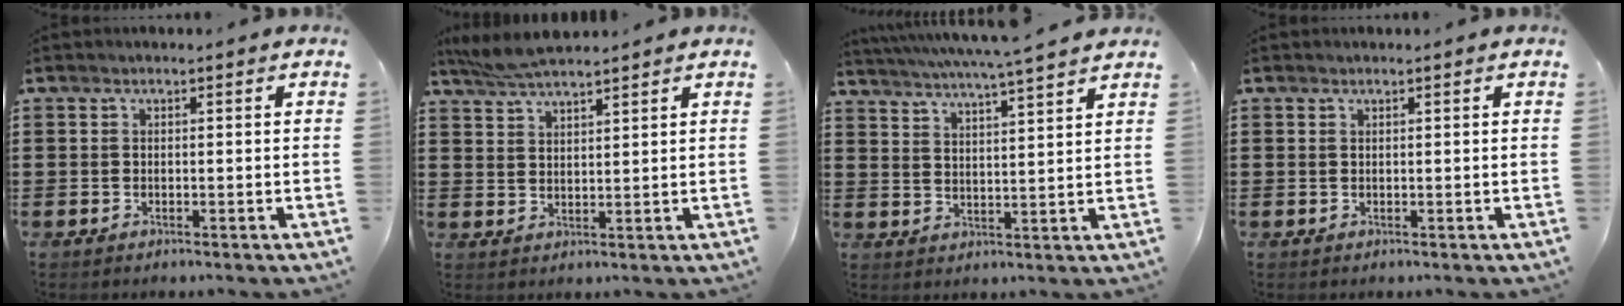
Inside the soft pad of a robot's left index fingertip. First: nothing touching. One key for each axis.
{"total": 4.9, "fx": 4.5, "fy": 0.5, "fz": 1.9, "tx": -0.050, "ty": -0.009, "tz": 0.084}
{"total": 4.9, "fx": 4.5, "fy": -0.9, "fz": 1.7, "tx": -0.052, "ty": -0.030, "tz": 0.074}
{"total": 0.0}